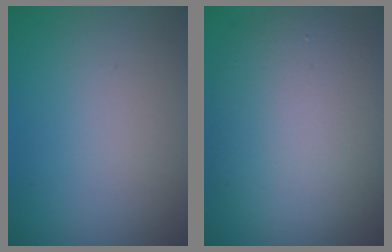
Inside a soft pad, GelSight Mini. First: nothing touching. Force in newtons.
{"total": 10.6, "press": 10.5, "slide": 0.4}